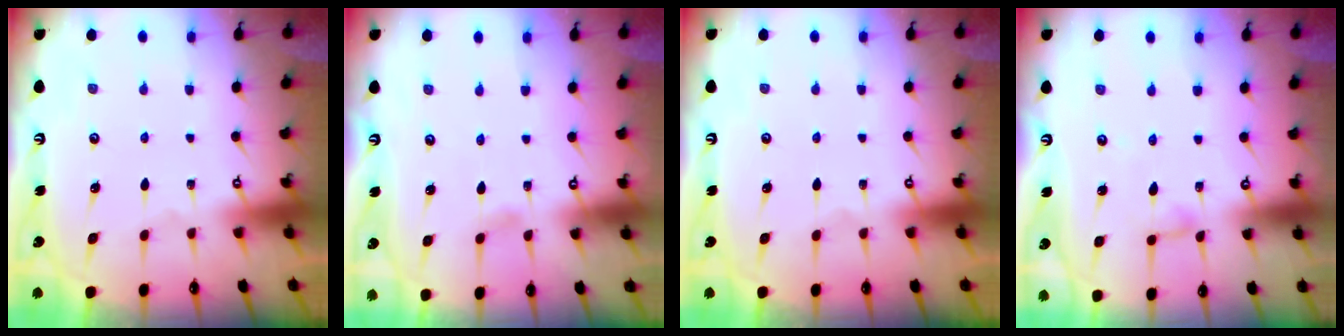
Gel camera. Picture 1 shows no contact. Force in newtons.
{"total": 3.0, "press": 3.0, "slide": 0.4}
{"total": 0.0}
{"total": 3.5, "press": 3.5, "slide": 0.3}